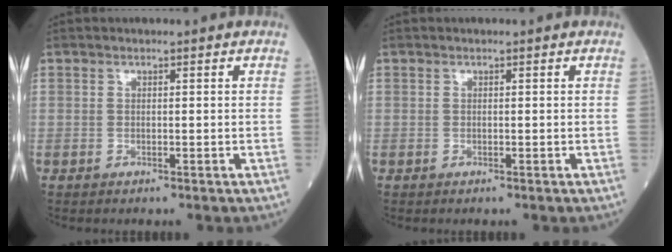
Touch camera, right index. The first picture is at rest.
{"total": 0.0}